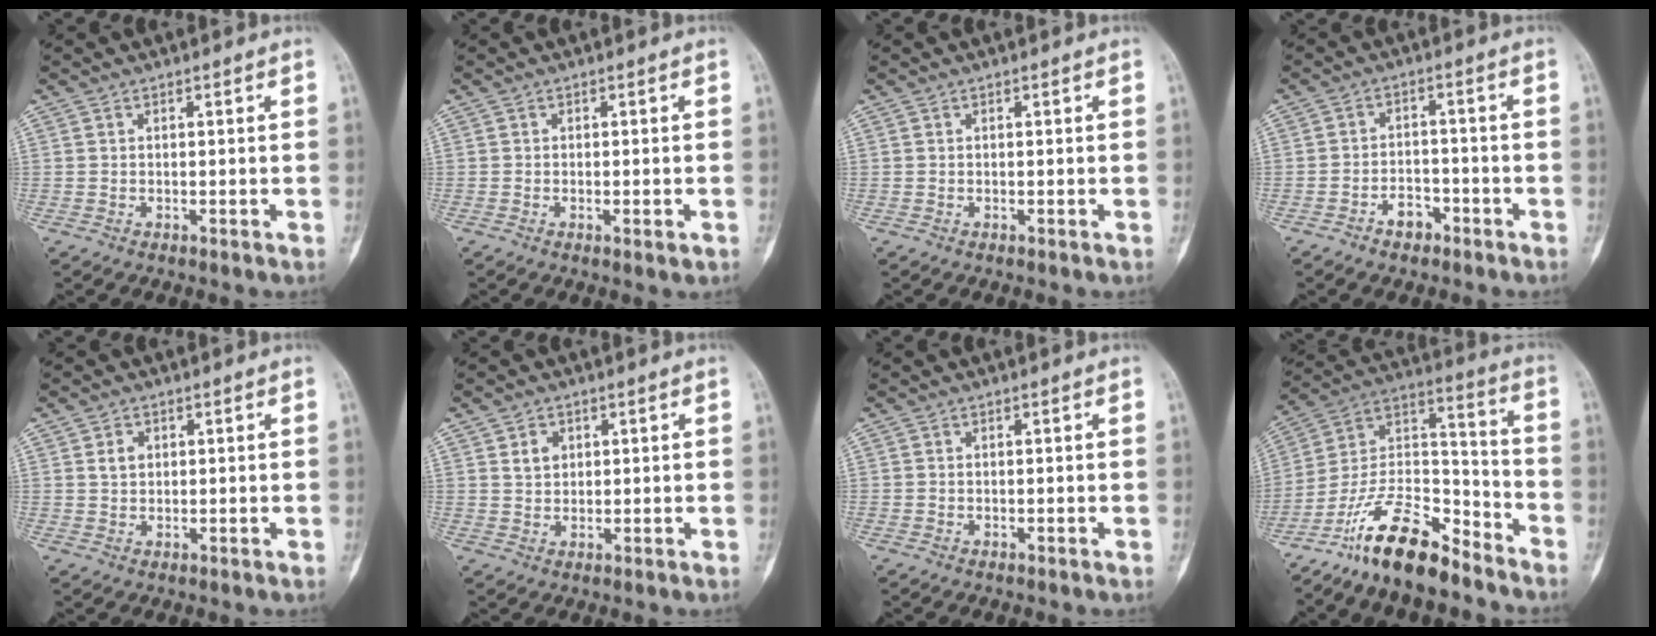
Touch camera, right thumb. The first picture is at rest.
{"total": 1.8, "force": [-0.6, 0.5, 1.6], "torque": [-0.021, -0.003, -0.006]}
{"total": 0.0}
{"total": 4.3, "force": [-2.8, 2.7, 2.0], "torque": [-0.015, 0.029, -0.044]}
{"total": 2.5, "force": [0.8, 2.0, 1.4], "torque": [-0.015, -0.001, 0.014]}
{"total": 3.1, "force": [1.2, 2.5, 1.5], "torque": [-0.011, -0.006, 0.022]}
{"total": 0.0}
{"total": 17.2, "force": [-13.2, 5.8, 9.3], "torque": [-0.153, 0.099, -0.240]}